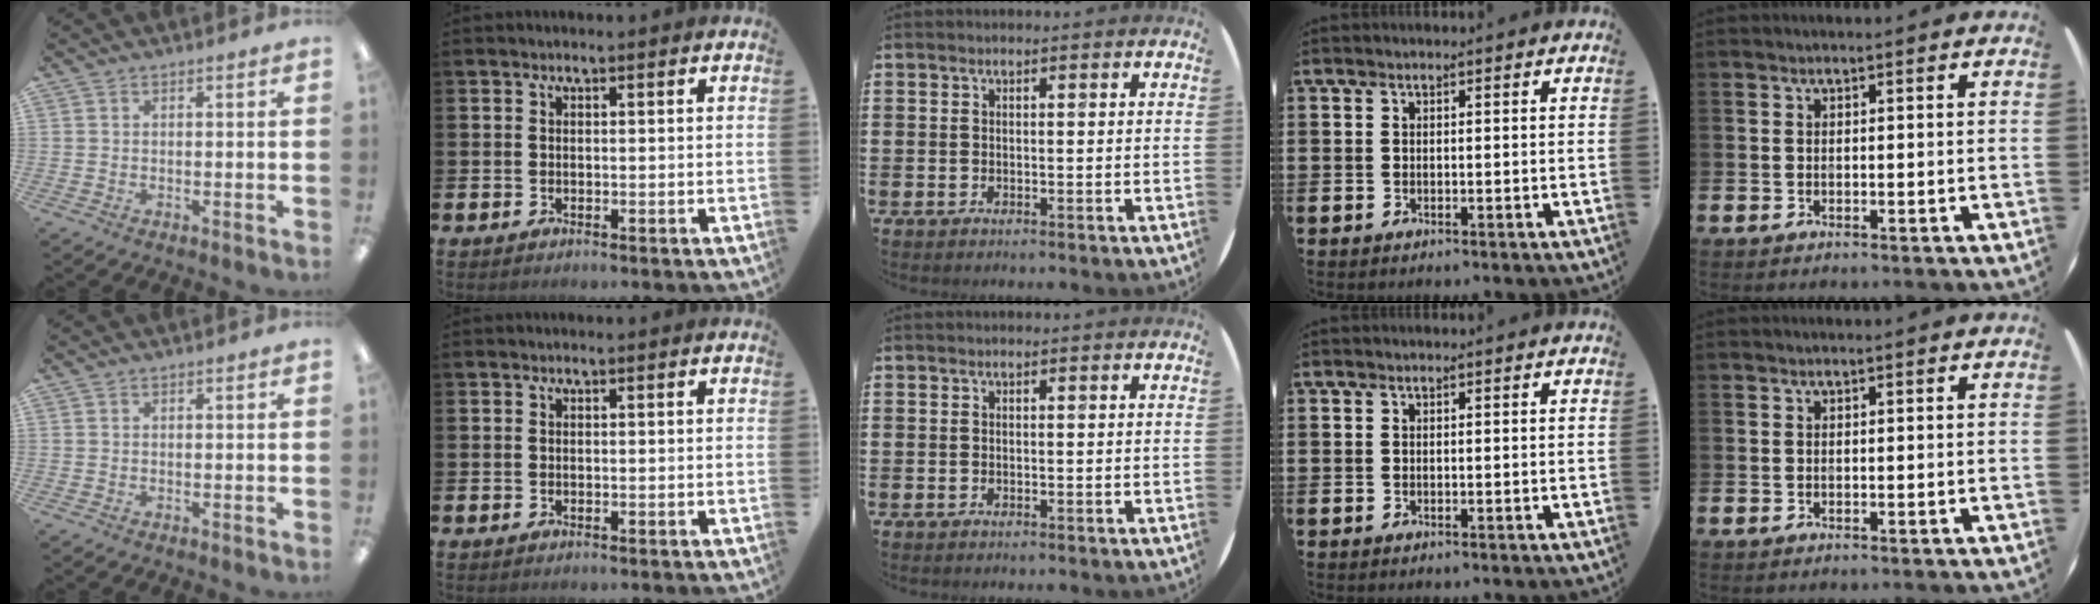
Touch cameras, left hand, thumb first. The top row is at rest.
{}